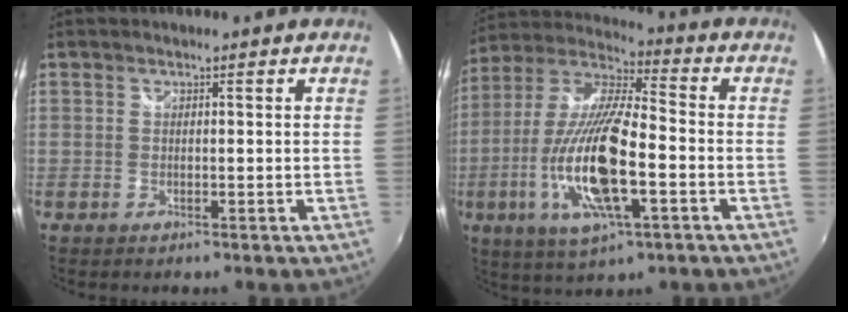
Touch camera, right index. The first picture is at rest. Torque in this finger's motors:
{"motor_torque": [2.14, 0.00, 1.05, 0.21]}